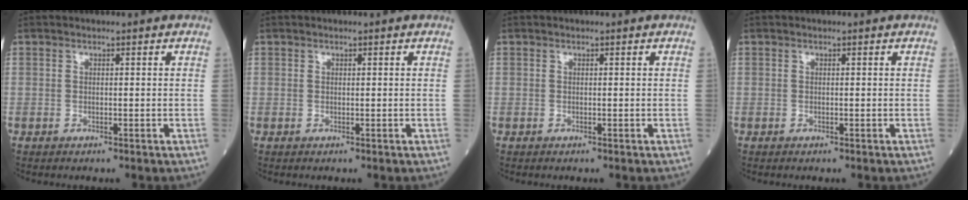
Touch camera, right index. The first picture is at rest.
{"total": 0.0}
{"total": 0.0}
{"total": 0.0}